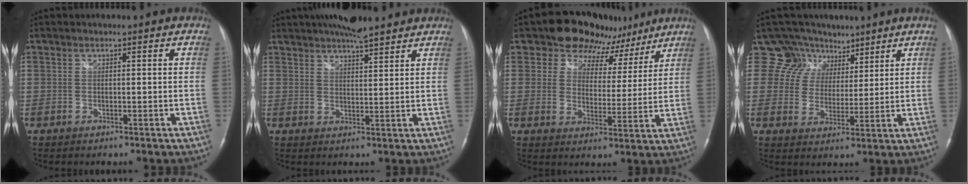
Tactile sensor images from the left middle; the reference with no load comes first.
{"total": 10.0, "force": [8.4, 1.8, 5.2], "torque": [-0.084, 0.023, 0.127]}
{"total": 10.8, "force": [7.8, 7.0, 2.7], "torque": [-0.020, 0.017, 0.099]}
{"total": 8.8, "force": [6.4, 6.0, -1.0], "torque": [0.024, -0.004, 0.103]}